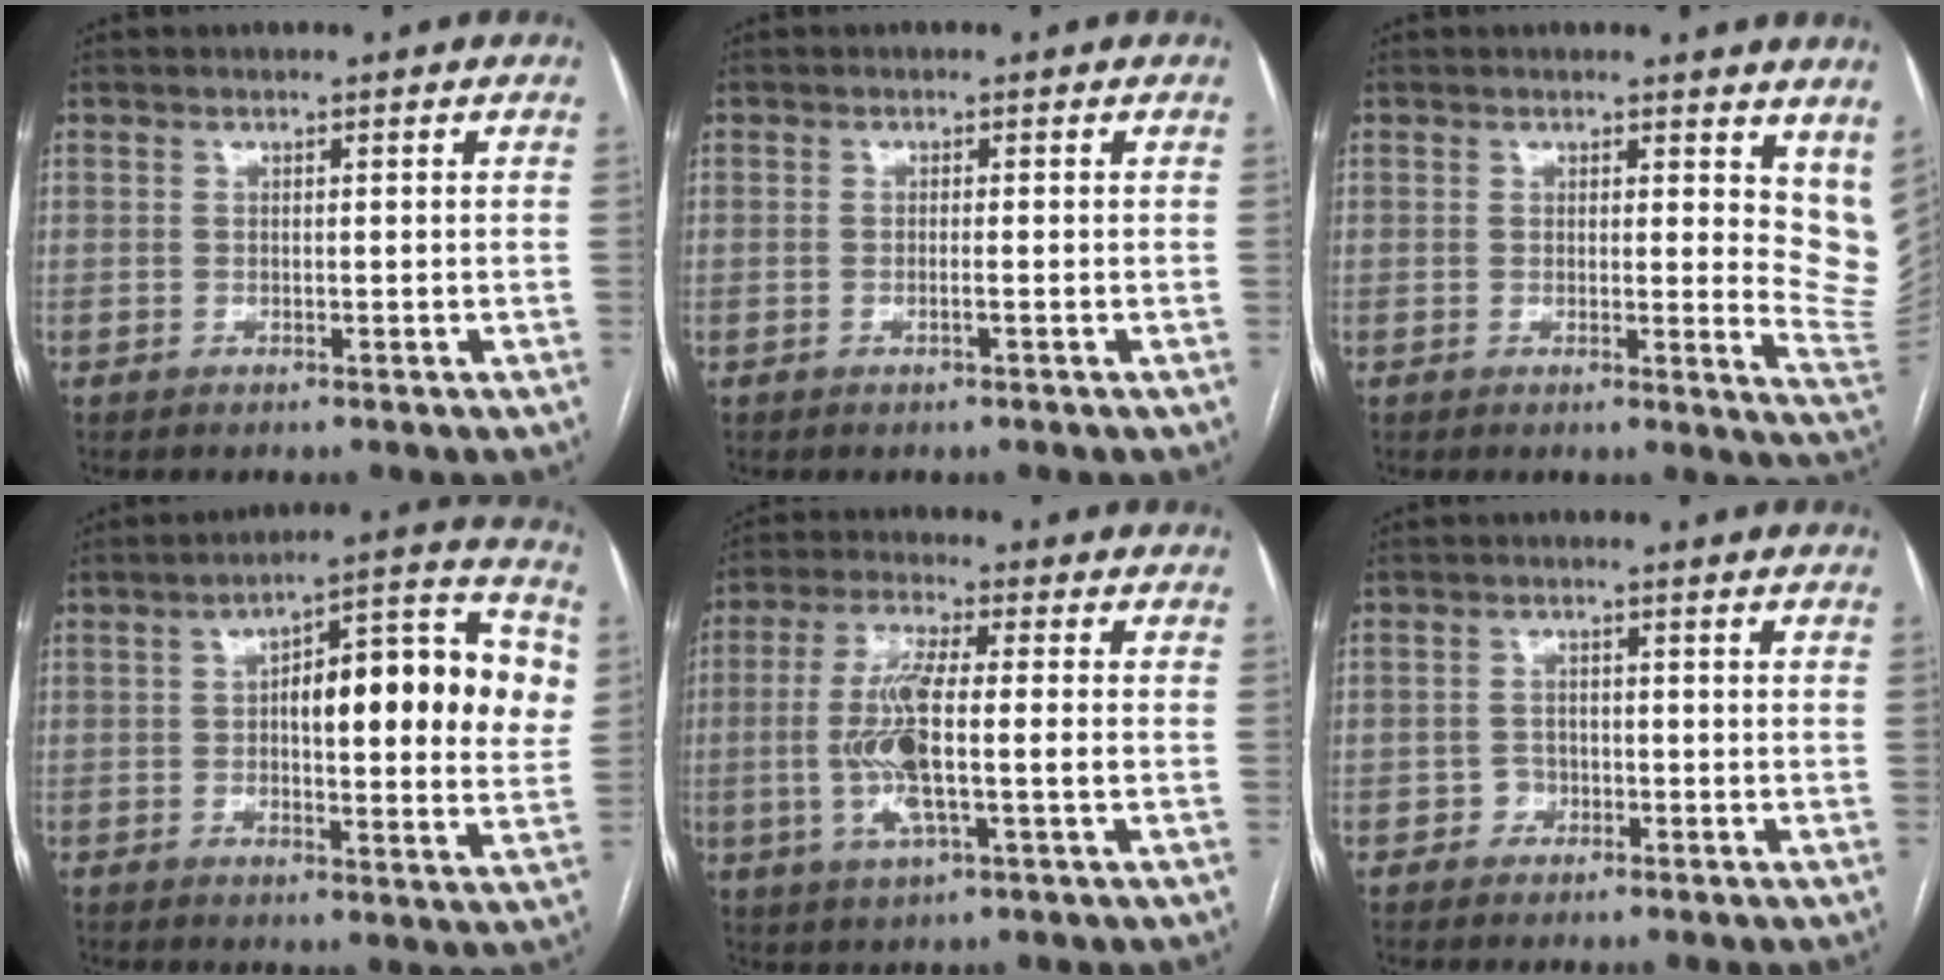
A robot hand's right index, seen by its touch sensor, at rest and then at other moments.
{"total": 0.9, "force": [-0.3, -0.1, 0.8], "torque": [-0.017, 0.000, -0.005]}
{"total": 9.7, "force": [7.1, 3.8, 5.3], "torque": [-0.046, -0.035, 0.059]}
{"total": 18.5, "force": [2.8, 5.2, 17.5], "torque": [-0.231, 0.036, 0.036]}
{"total": 10.7, "force": [-1.4, 1.6, 10.5], "torque": [-0.220, 0.000, -0.028]}
{"total": 2.3, "force": [-1.1, 2.0, 0.3], "torque": [0.003, 0.010, -0.021]}